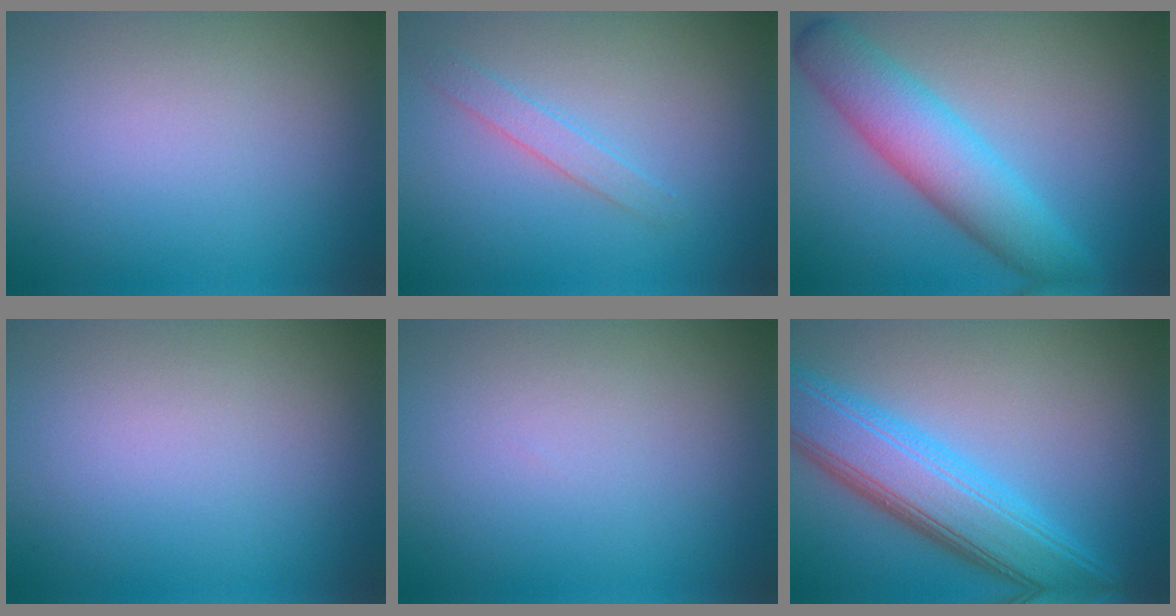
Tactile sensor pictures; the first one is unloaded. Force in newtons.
{"total": 1.6, "press": 1.6, "slide": 0.0}
{"total": 6.4, "press": 6.4, "slide": 0.2}
{"total": 0.0}
{"total": 0.0}
{"total": 8.0, "press": 8.0, "slide": 0.2}